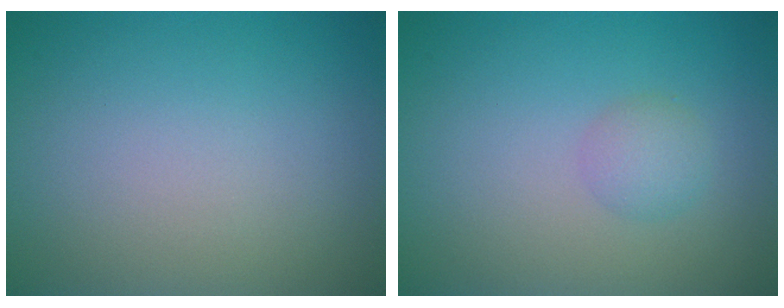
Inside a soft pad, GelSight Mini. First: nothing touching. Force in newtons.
{"total": 1.6, "press": 1.6, "slide": 0.0}